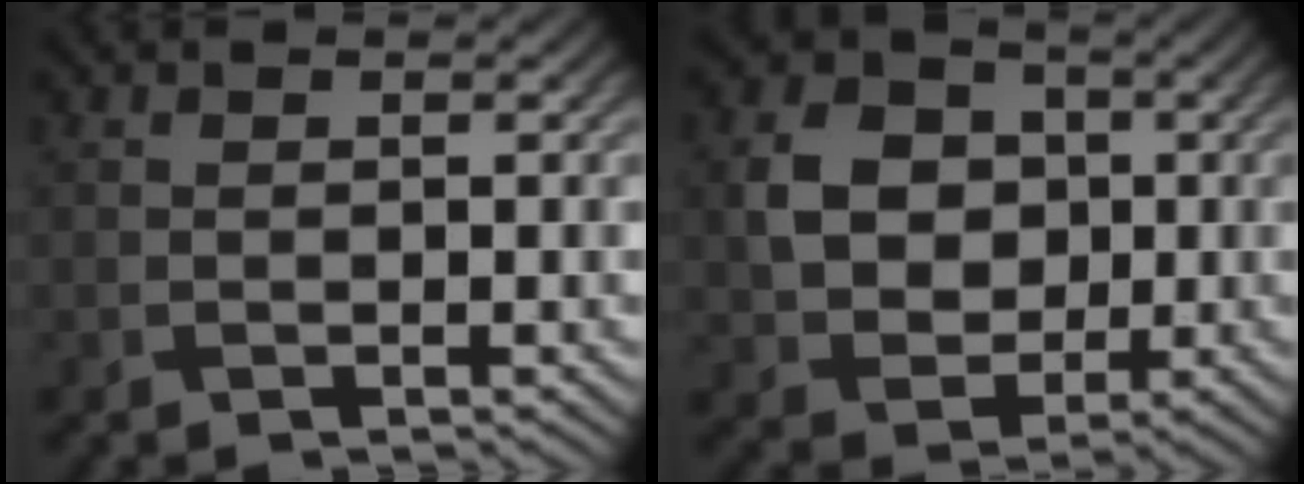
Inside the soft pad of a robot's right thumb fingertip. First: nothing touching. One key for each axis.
{"total": 7.4, "fx": 0.6, "fy": 6.3, "fz": 3.9, "tx": -0.085, "ty": 0.007, "tz": 0.000}